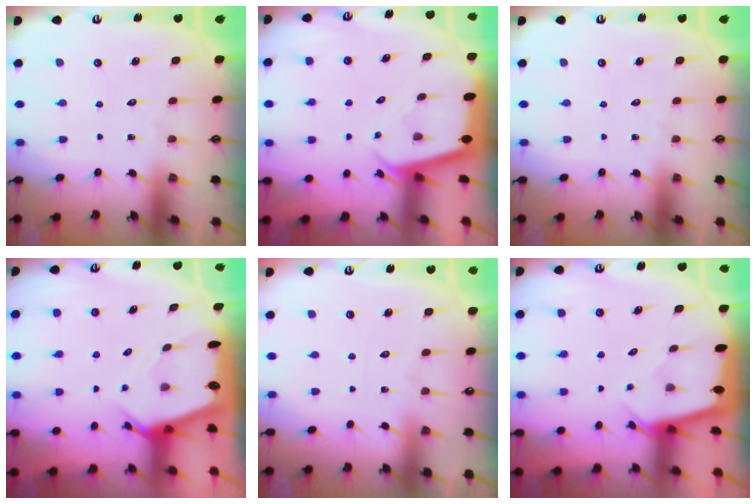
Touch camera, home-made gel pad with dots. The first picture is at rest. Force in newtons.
{"total": 1.9, "press": 1.9, "slide": 0.1}
{"total": 0.0}
{"total": 4.0, "press": 4.0, "slide": 0.4}
{"total": 2.3, "press": 2.3, "slide": 0.3}
{"total": 2.1, "press": 2.1, "slide": 0.1}